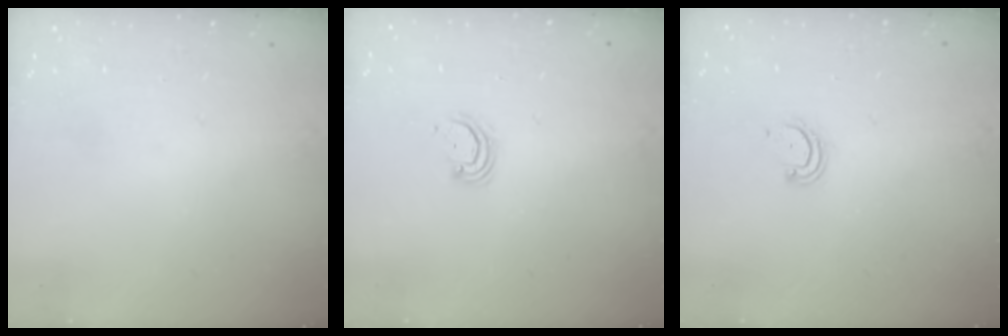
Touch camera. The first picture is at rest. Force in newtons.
{"total": 2.9, "press": 2.9, "slide": 0.2}
{"total": 2.5, "press": 2.5, "slide": 0.2}